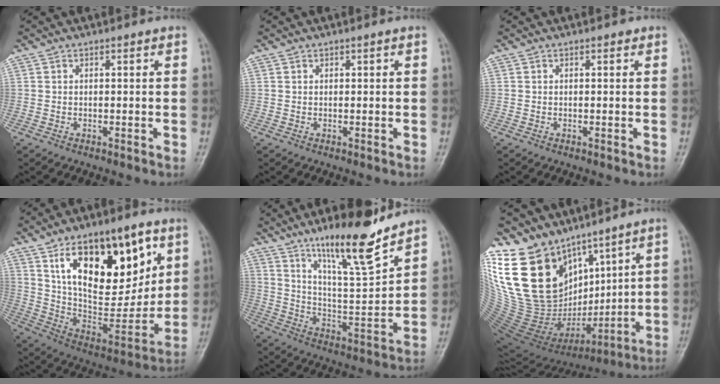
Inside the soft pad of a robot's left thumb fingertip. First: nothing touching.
{"total": 0.0}
{"total": 0.0}
{"total": 26.4, "force": [11.3, 13.0, 20.0], "torque": [-0.266, -0.034, 0.199]}
{"total": 16.0, "force": [11.6, 2.7, 10.7], "torque": [-0.161, -0.075, 0.205]}
{"total": 26.1, "force": [12.7, 16.1, 16.2], "torque": [-0.295, -0.049, 0.262]}